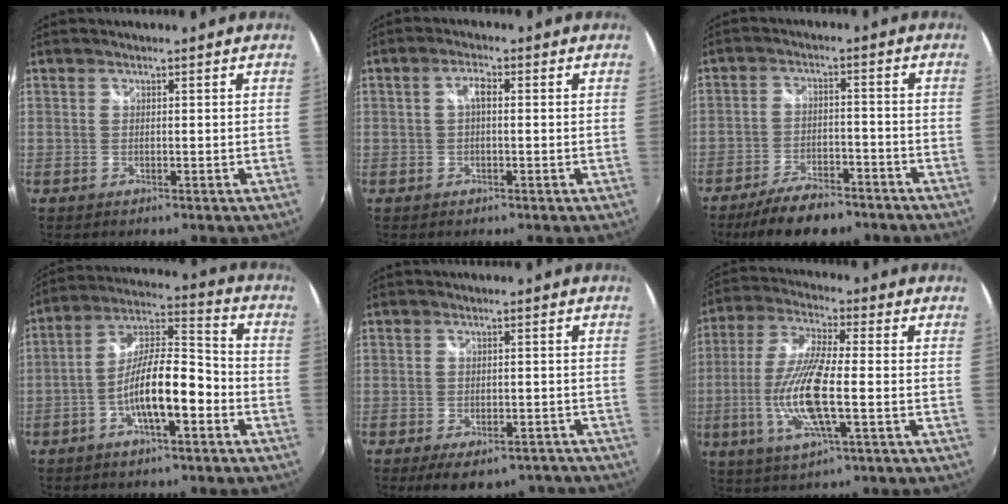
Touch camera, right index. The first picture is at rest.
{"total": 2.4, "force": [0.1, 0.9, 2.2], "torque": [-0.044, 0.009, -0.001]}
{"total": 12.1, "force": [-9.7, 4.1, 6.1], "torque": [-0.135, -0.011, -0.154]}
{"total": 12.2, "force": [-4.8, 3.3, 10.8], "torque": [-0.202, 0.016, -0.083]}
{"total": 11.5, "force": [-9.0, 4.8, 5.4], "torque": [-0.102, -0.012, -0.112]}
{"total": 13.8, "force": [-3.0, 2.6, 13.2], "torque": [-0.273, -0.011, -0.057]}